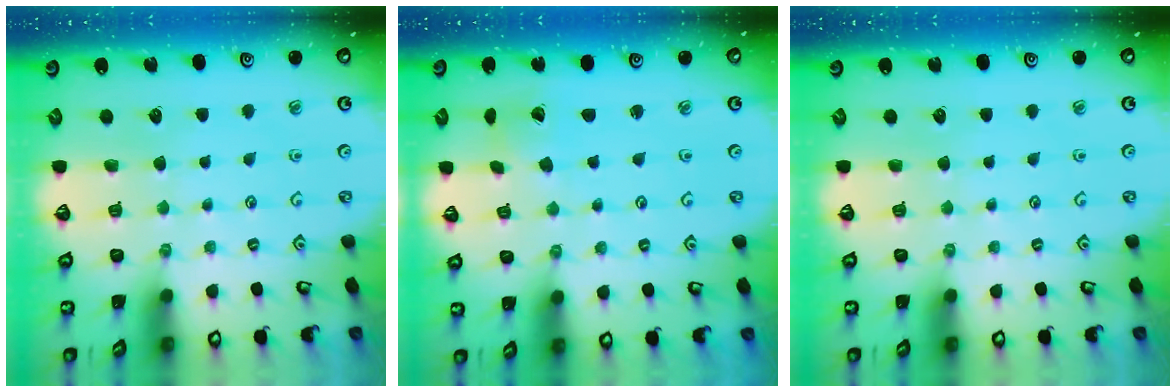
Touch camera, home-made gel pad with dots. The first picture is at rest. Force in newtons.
{"total": 2.9, "press": 2.9, "slide": 0.2}
{"total": 0.0}